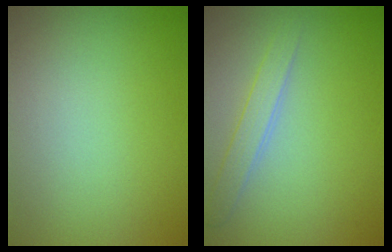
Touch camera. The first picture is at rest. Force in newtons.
{"total": 1.8, "press": 1.8, "slide": 0.1}